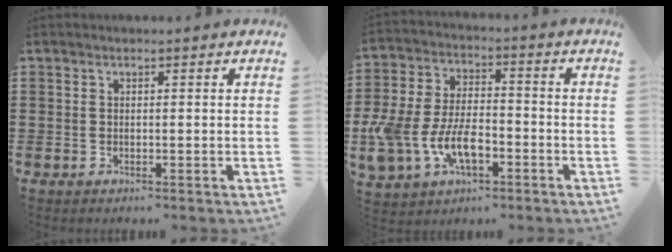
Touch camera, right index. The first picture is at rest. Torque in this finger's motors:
{"motor_torque": [1.21, -0.92, 0.73, 0.21]}